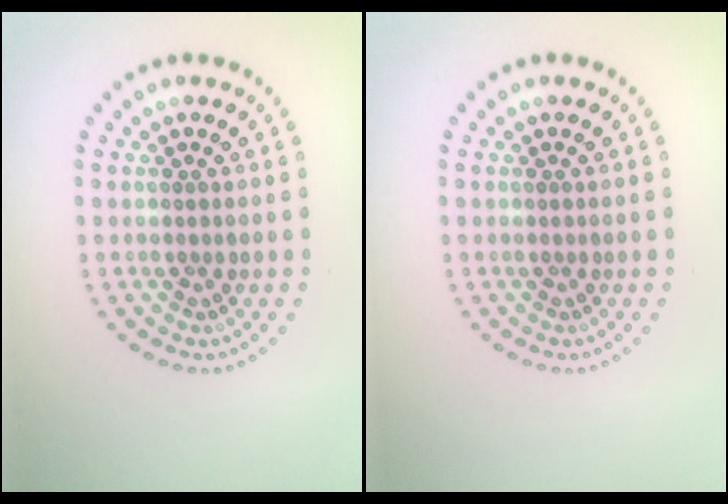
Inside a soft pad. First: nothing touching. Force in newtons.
{"total": 0.0}